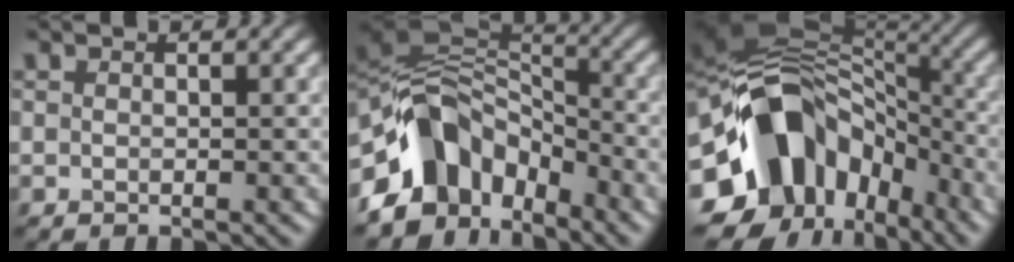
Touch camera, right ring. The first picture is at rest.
{"total": 9.6, "force": [-5.3, 6.3, 5.0], "torque": [-0.068, 0.014, -0.115]}
{"total": 14.7, "force": [-3.5, 11.1, 9.1], "torque": [-0.162, 0.006, -0.071]}